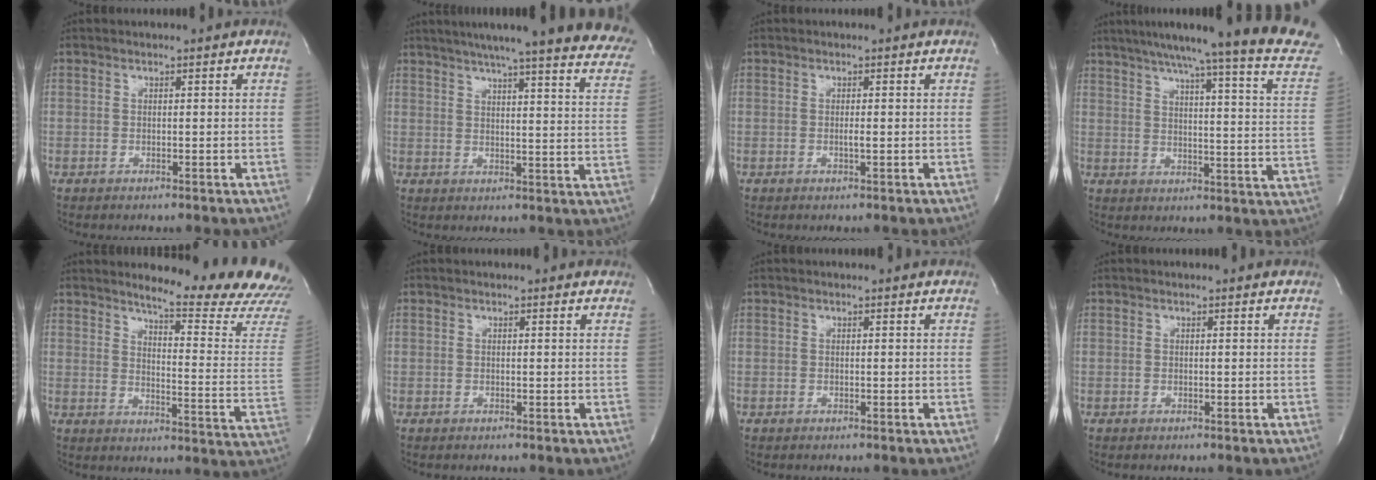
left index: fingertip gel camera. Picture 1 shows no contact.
{"total": 28.9, "force": [24.6, 2.5, 15.0], "torque": [-0.173, -0.048, 0.285]}
{"total": 0.8, "force": [-0.1, -0.1, 0.8], "torque": [-0.017, -0.002, -0.002]}
{"total": 24.2, "force": [21.0, -0.4, 11.9], "torque": [-0.172, -0.066, 0.252]}
{"total": 18.5, "force": [17.3, 0.2, 6.4], "torque": [-0.087, -0.125, 0.195]}
{"total": 2.4, "force": [2.2, 0.7, 0.5], "torque": [-0.015, 0.011, 0.012]}
{"total": 0.9, "force": [0.9, 0.2, 0.1], "torque": [-0.011, 0.007, 0.006]}
{"total": 1.3, "force": [1.2, 0.3, 0.2], "torque": [-0.015, 0.007, 0.007]}